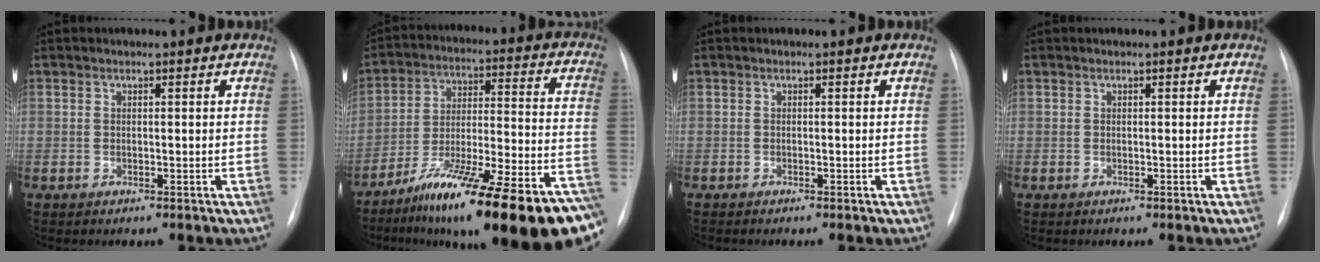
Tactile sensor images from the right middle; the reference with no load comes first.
{"total": 27.7, "force": [-19.8, 3.7, 19.1], "torque": [-0.213, 0.001, -0.307]}
{"total": 0.0}
{"total": 0.0}